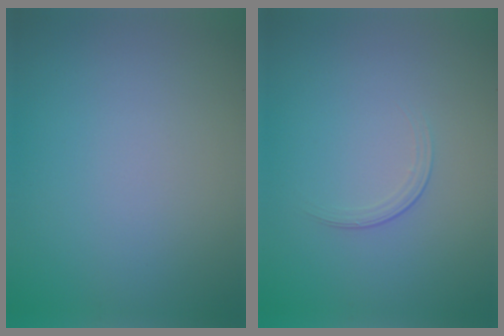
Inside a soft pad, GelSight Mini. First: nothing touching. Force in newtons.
{"total": 1.3, "press": 0.5, "slide": 1.2}